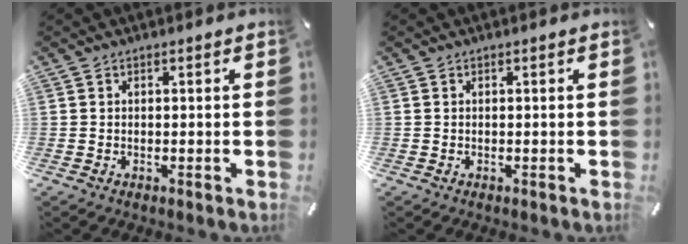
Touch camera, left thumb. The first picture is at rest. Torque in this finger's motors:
{"motor_torque": [0.01, 0.01, 0.00, 0.00, 0.00]}